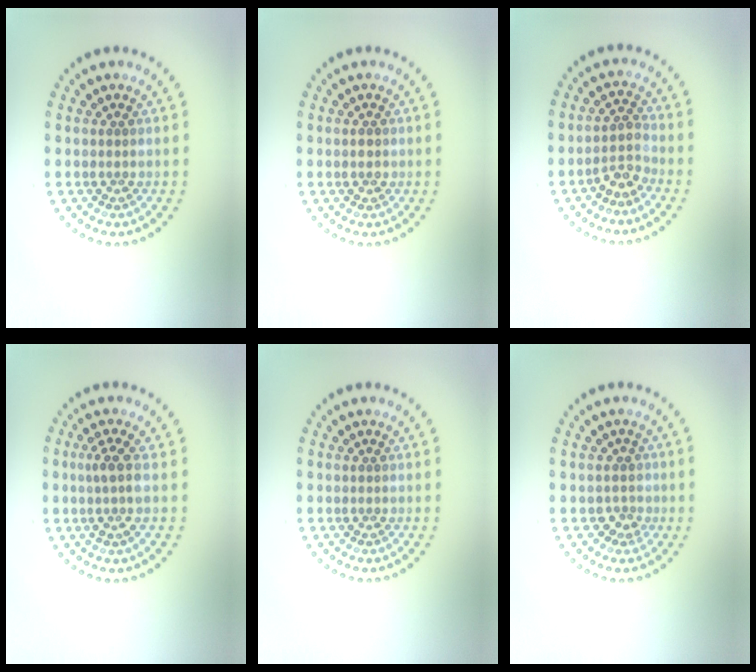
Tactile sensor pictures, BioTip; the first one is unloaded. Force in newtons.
{"total": 1.2, "press": 1.2, "slide": 0.2}
{"total": 2.2, "press": 1.6, "slide": 1.5}
{"total": 2.1, "press": 1.6, "slide": 1.4}
{"total": 0.0}
{"total": 1.4, "press": 1.1, "slide": 0.9}